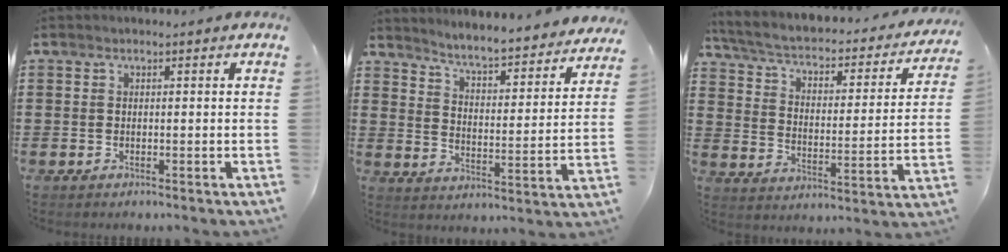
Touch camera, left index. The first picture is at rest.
{"total": 4.8, "force": [4.6, -0.5, 1.3], "torque": [-0.050, -0.045, 0.071]}
{"total": 3.0, "force": [1.9, 1.1, 2.1], "torque": [-0.052, -0.023, 0.024]}